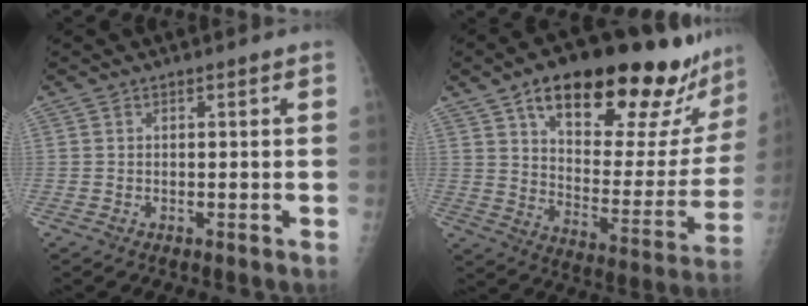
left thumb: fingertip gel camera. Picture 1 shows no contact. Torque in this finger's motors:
{"motor_torque": [2.42, 2.54, 1.42, -1.35, 0.14]}